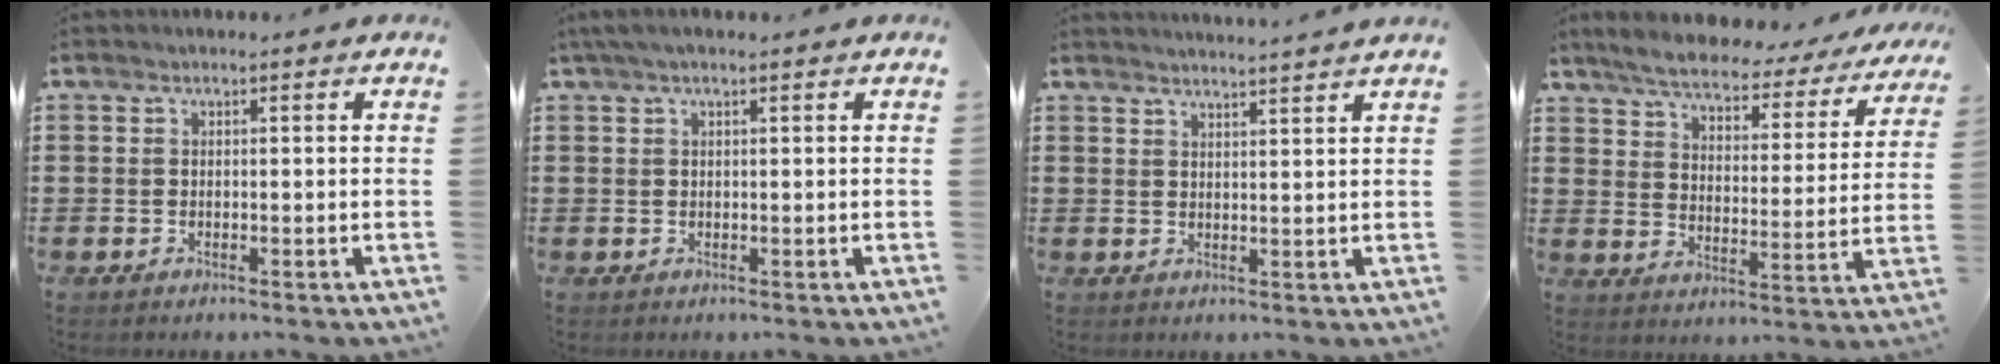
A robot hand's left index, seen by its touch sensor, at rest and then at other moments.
{"total": 1.1, "force": [0.6, 0.3, 0.9], "torque": [-0.017, 0.003, 0.010]}
{"total": 2.7, "force": [2.6, -0.8, 0.2], "torque": [-0.010, -0.013, 0.048]}
{"total": 5.4, "force": [5.0, 0.8, 1.8], "torque": [-0.062, -0.032, 0.083]}